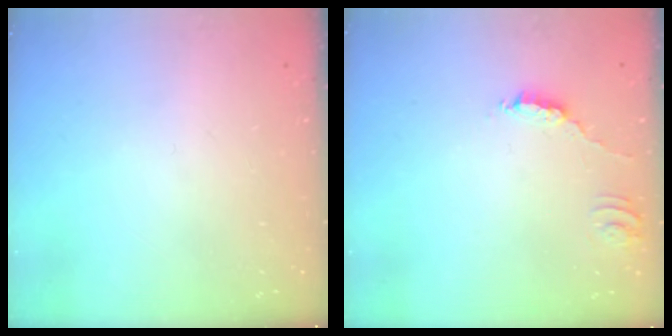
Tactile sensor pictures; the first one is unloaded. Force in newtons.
{"total": 3.2, "press": 3.2, "slide": 0.2}